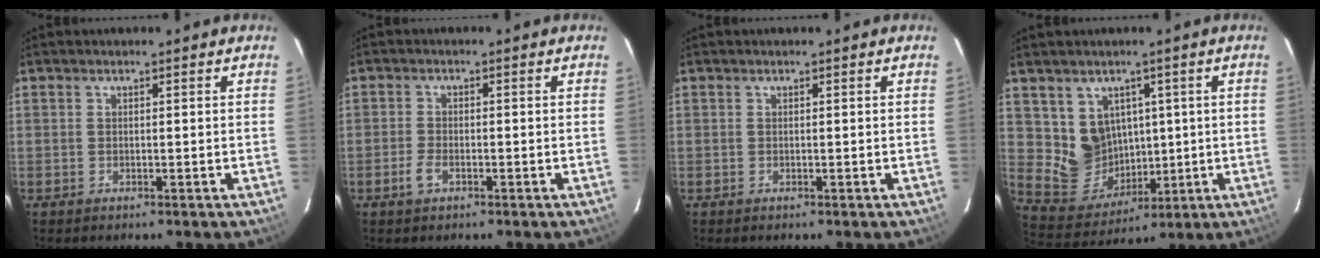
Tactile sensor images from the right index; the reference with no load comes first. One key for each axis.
{"total": 2.7, "fx": -1.4, "fy": 1.4, "fz": 1.8, "tx": -0.047, "ty": 0.001, "tz": -0.029}
{"total": 0.0}
{"total": 9.4, "fx": 2.8, "fy": 8.6, "fz": 2.5, "tx": -0.060, "ty": 0.002, "tz": 0.078}